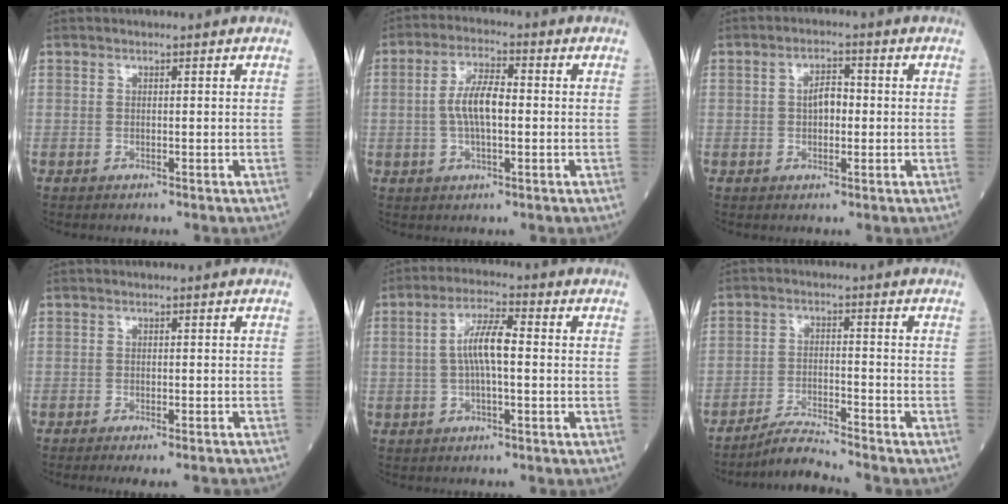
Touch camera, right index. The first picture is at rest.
{"total": 6.9, "force": [-0.2, 2.2, 6.5], "torque": [-0.132, 0.009, -0.007]}
{"total": 3.4, "force": [0.0, 1.7, 2.9], "torque": [-0.048, 0.009, -0.001]}
{"total": 6.1, "force": [-5.4, 0.8, 2.7], "torque": [-0.025, -0.008, -0.073]}
{"total": 6.4, "force": [0.2, 1.4, 6.3], "torque": [-0.125, 0.016, 0.000]}
{"total": 5.3, "force": [-5.0, -1.1, 1.1], "torque": [-0.026, -0.016, -0.091]}